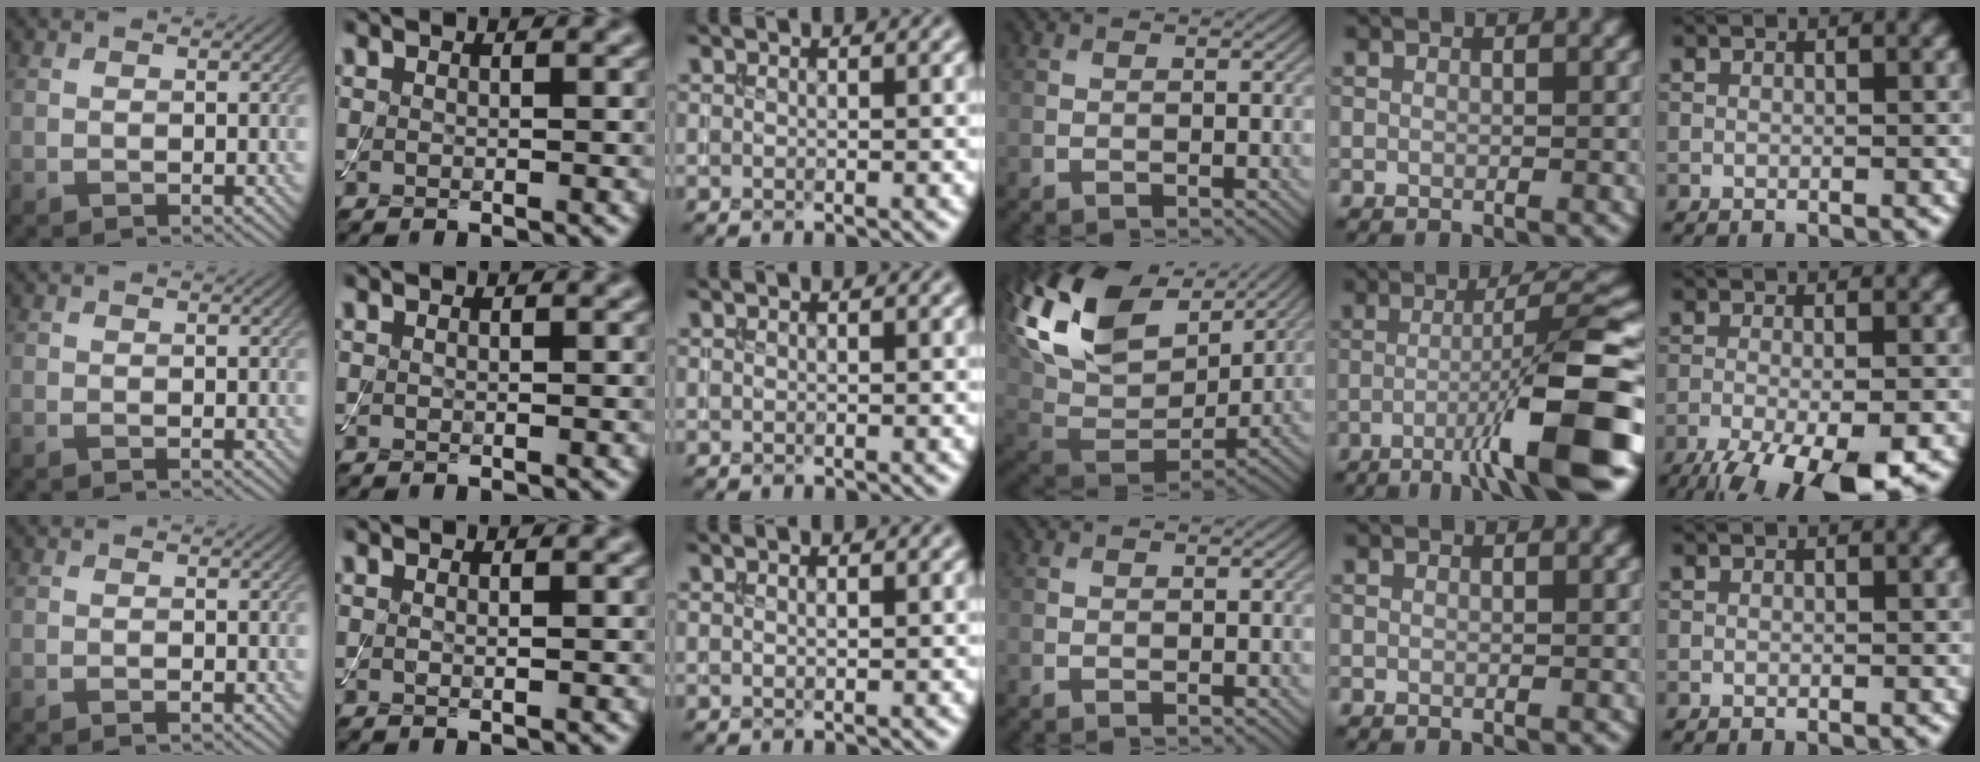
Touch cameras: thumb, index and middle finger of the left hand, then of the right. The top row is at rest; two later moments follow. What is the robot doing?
{"motion": "assemble", "object": "toy tower of hanoi"}